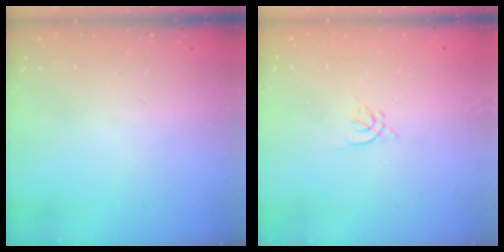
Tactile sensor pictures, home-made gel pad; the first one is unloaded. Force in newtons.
{"total": 1.7, "press": 1.7, "slide": 0.5}